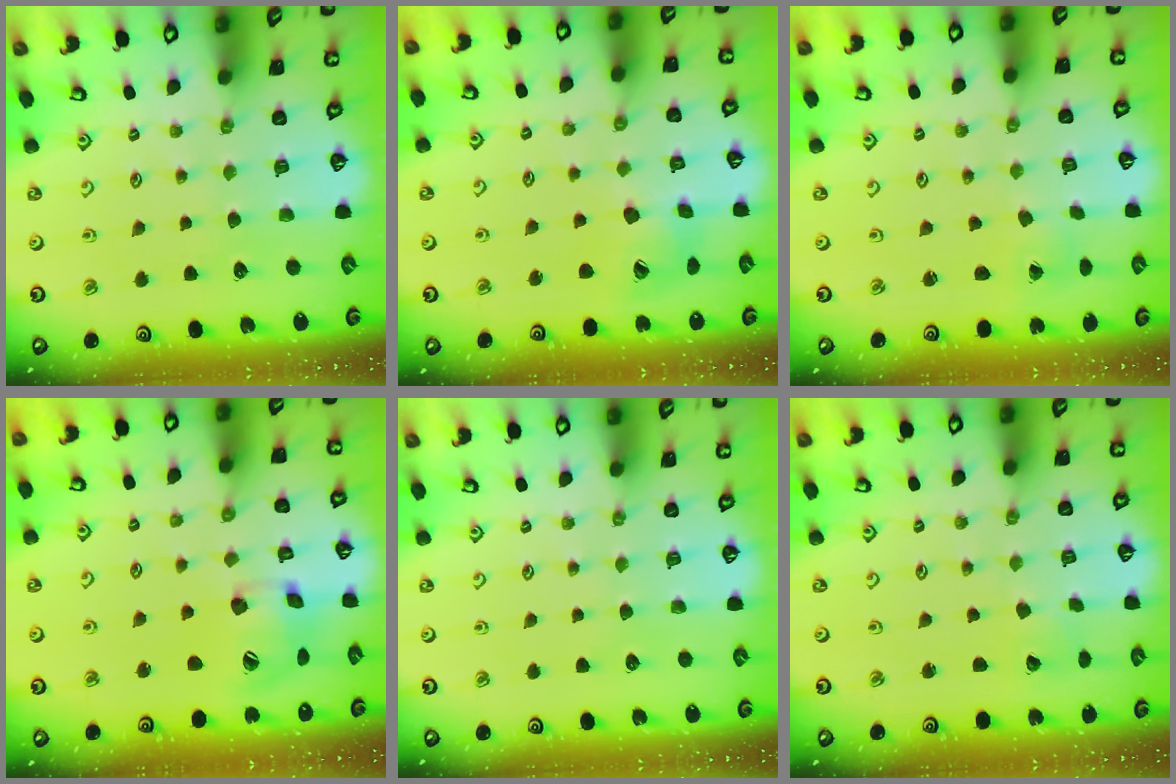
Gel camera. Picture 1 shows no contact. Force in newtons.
{"total": 13.2, "press": 13.2, "slide": 1.5}
{"total": 1.0, "press": 1.0, "slide": 0.0}
{"total": 14.4, "press": 14.3, "slide": 2.2}
{"total": 0.0}
{"total": 2.5, "press": 2.4, "slide": 0.3}